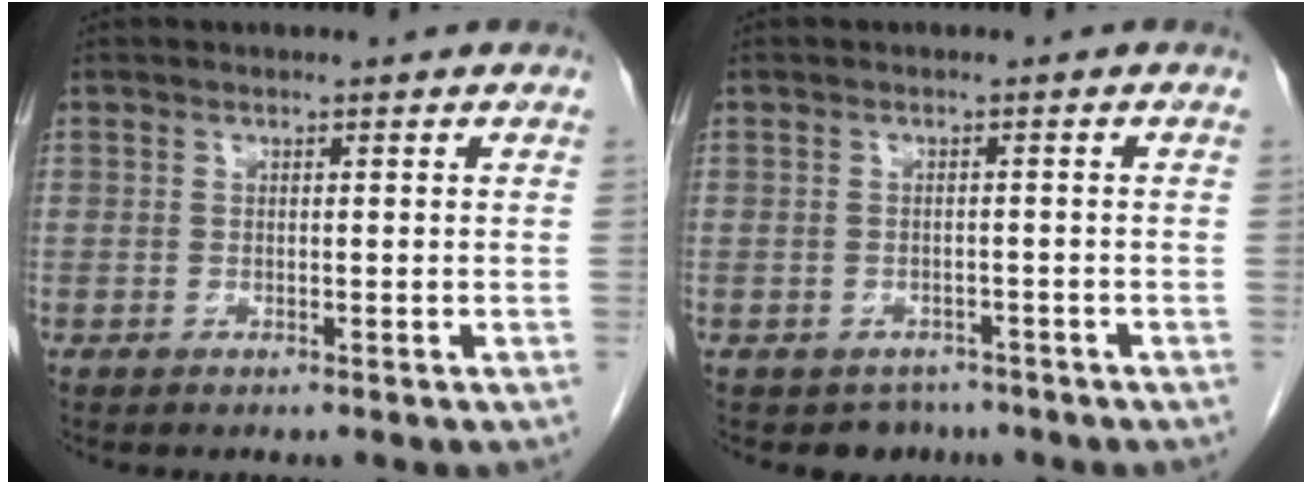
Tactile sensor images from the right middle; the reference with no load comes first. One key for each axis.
{"total": 2.7, "fx": -2.1, "fy": 1.7, "fz": -0.1, "tx": -0.002, "ty": 0.004, "tz": -0.028}